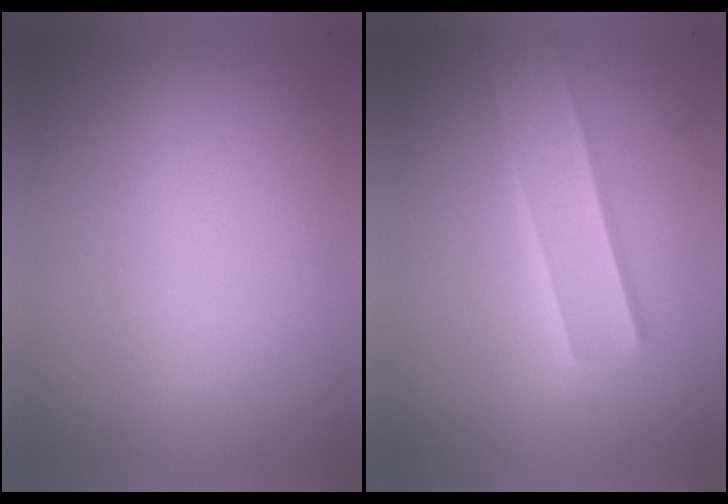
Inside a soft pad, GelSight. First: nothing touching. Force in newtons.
{"total": 1.6}